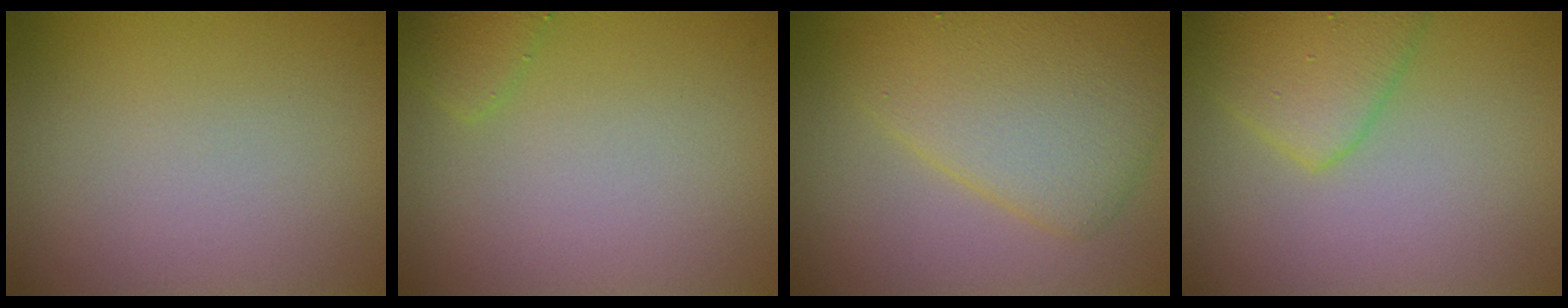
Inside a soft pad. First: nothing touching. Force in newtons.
{"total": 1.5, "press": 1.5, "slide": 0.1}
{"total": 6.1, "press": 6.1, "slide": 0.1}
{"total": 3.9, "press": 3.9, "slide": 0.2}